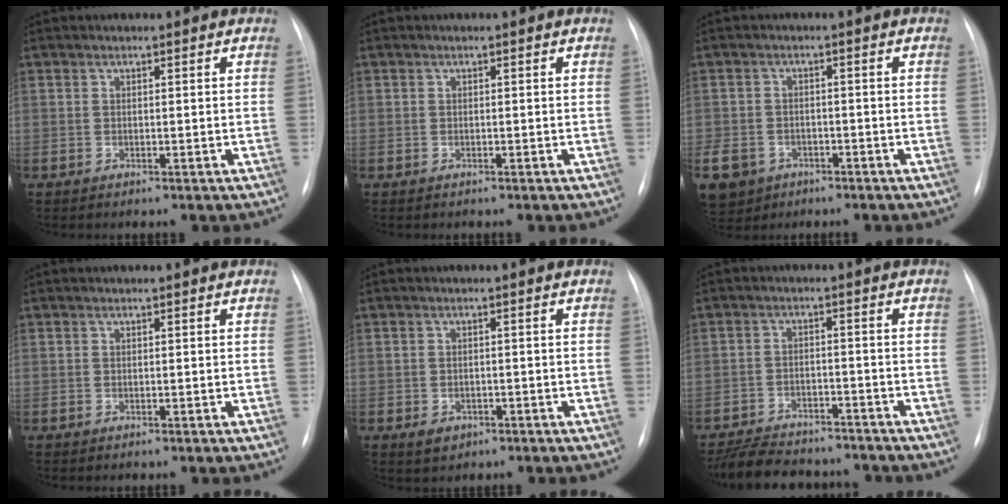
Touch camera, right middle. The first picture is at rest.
{"total": 0.6, "force": [-0.3, 0.5, -0.1], "torque": [0.001, 0.007, -0.008]}
{"total": 12.2, "force": [-6.2, 9.7, 4.2], "torque": [-0.130, 0.000, -0.092]}
{"total": 0.0}
{"total": 2.6, "force": [-1.3, 1.9, 1.1], "torque": [-0.016, 0.002, -0.010]}
{"total": 12.8, "force": [-11.3, 3.9, 4.3], "torque": [-0.079, 0.005, -0.164]}